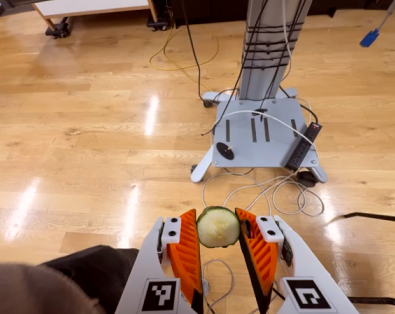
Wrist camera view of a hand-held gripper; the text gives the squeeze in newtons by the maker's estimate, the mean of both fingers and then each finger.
{"total": 7.5, "left": 7.3, "right": 7.8}